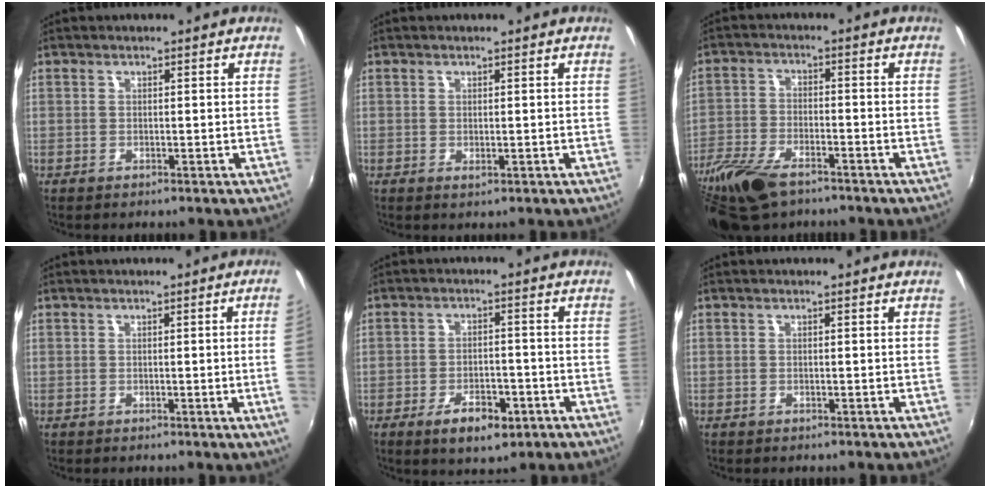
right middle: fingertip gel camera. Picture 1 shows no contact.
{"total": 0.6, "force": [0.1, 0.2, 0.5], "torque": [-0.009, -0.001, 0.003]}
{"total": 14.1, "force": [-9.9, 6.0, 8.1], "torque": [-0.199, -0.035, -0.193]}
{"total": 3.0, "force": [0.0, -1.5, 2.7], "torque": [-0.043, -0.009, 0.005]}
{"total": 7.4, "force": [-4.0, 3.5, 5.2], "torque": [-0.105, -0.001, -0.055]}
{"total": 0.8, "force": [-0.5, 0.6, 0.0], "torque": [-0.003, 0.003, -0.008]}